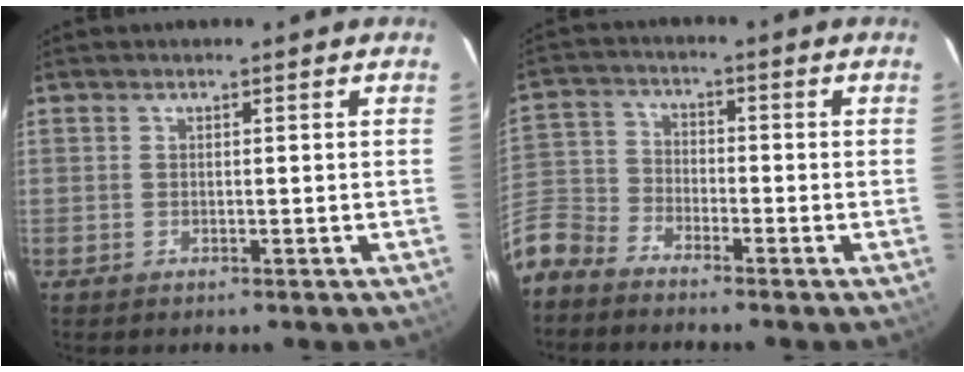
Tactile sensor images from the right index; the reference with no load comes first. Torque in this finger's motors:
{"motor_torque": [-0.16, -0.58, -0.14, -0.21]}